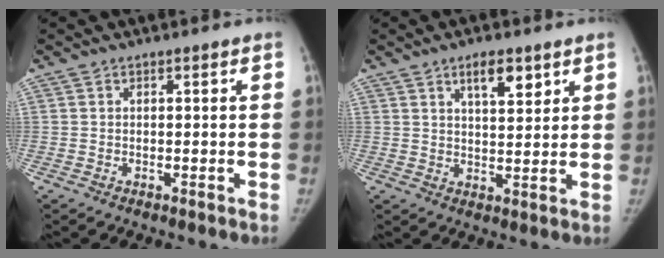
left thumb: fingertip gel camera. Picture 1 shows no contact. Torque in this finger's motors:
{"motor_torque": [0.51, -0.23, 0.59, -0.49, 0.17]}